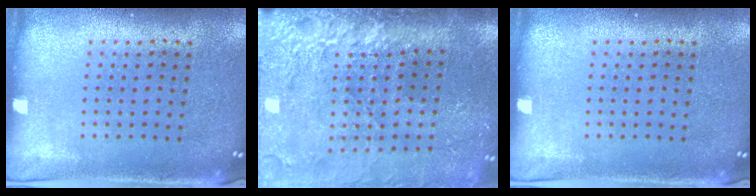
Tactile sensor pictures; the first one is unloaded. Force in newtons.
{"total": 4.6, "press": 3.7, "slide": 2.7}
{"total": 0.0}